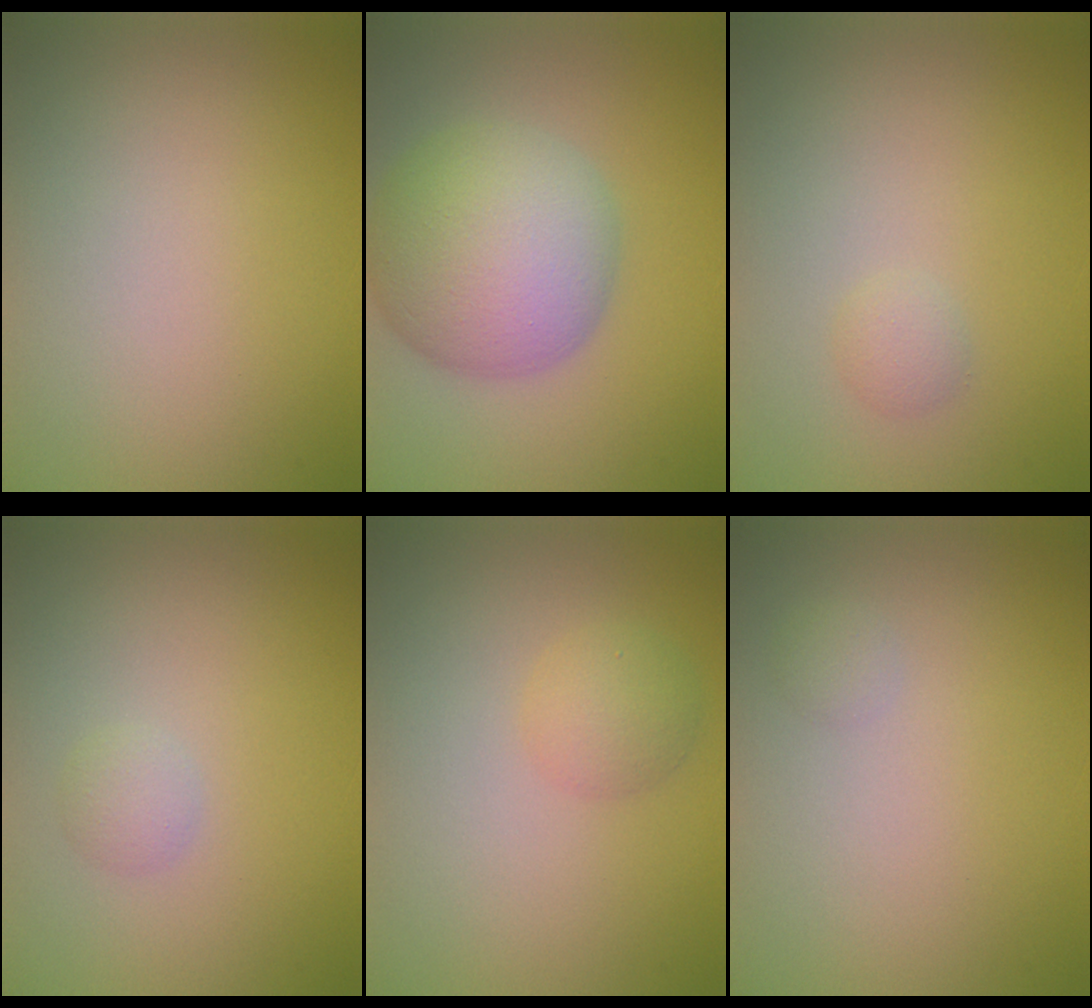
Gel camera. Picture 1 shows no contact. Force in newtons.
{"total": 9.4, "press": 9.4, "slide": 0.3}
{"total": 1.0, "press": 1.0, "slide": 0.1}
{"total": 1.2, "press": 1.2, "slide": 0.1}
{"total": 2.1, "press": 2.1, "slide": 0.1}
{"total": 0.7, "press": 0.7, "slide": 0.0}